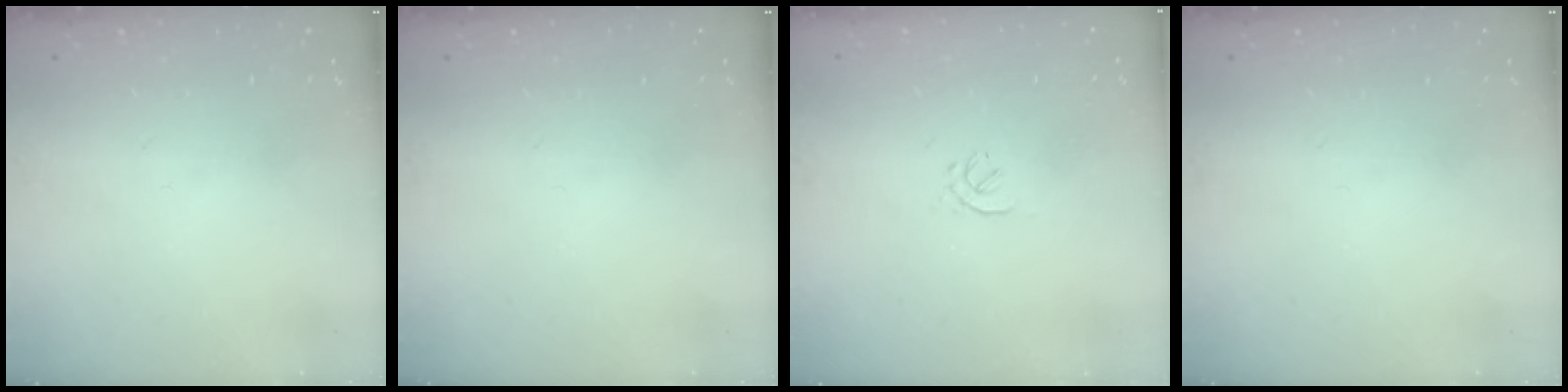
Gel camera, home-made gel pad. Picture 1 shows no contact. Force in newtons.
{"total": 0.0}
{"total": 0.7, "press": 0.5, "slide": 0.5}
{"total": 0.0}